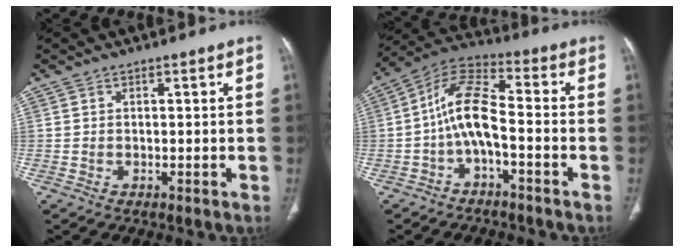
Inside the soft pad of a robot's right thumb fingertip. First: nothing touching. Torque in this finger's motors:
{"motor_torque": [1.85, 2.42, 1.48, -1.04, 0.15]}